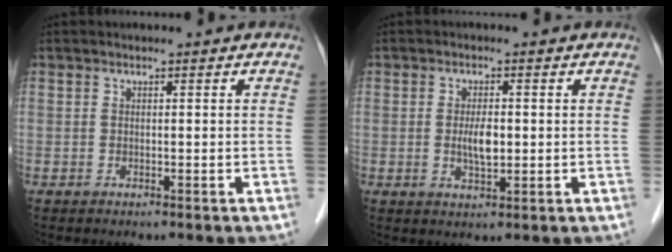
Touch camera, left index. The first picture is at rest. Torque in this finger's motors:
{"motor_torque": [0.69, 0.25, 0.11, 0.07]}